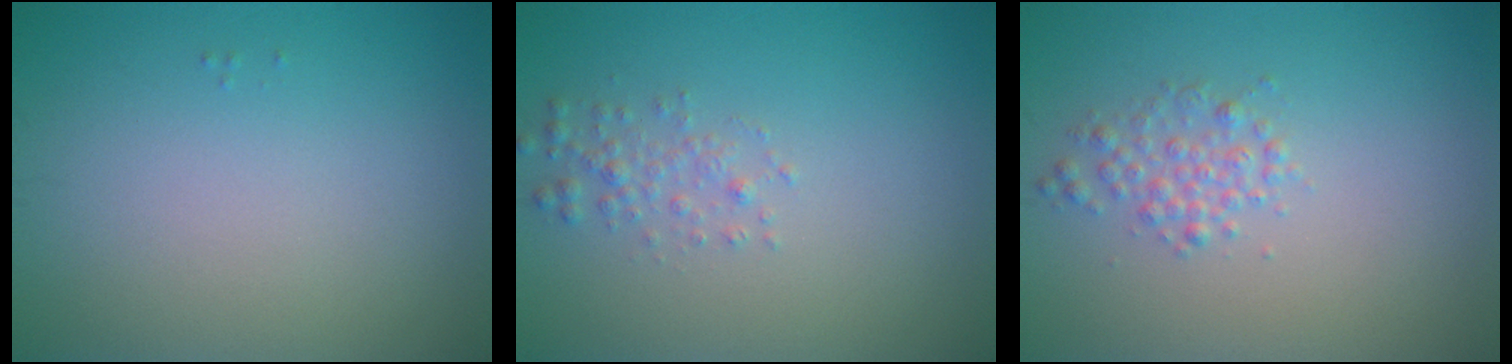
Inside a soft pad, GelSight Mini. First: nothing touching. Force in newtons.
{"total": 1.4, "press": 1.4, "slide": 0.0}
{"total": 1.8, "press": 1.8, "slide": 0.0}